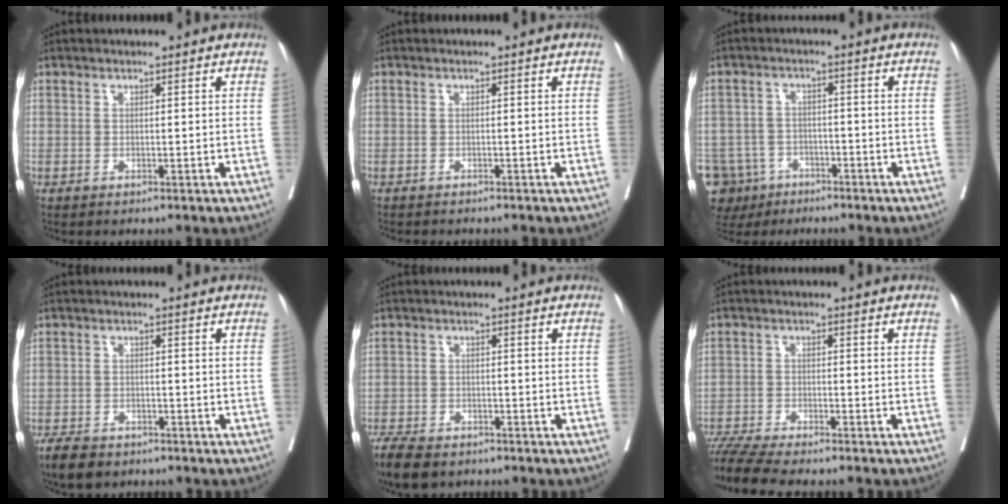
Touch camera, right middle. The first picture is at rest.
{"total": 3.2, "force": [-2.9, 0.7, 1.2], "torque": [-0.019, -0.005, -0.036]}
{"total": 11.1, "force": [-6.5, 8.5, 2.7], "torque": [-0.079, 0.002, -0.099]}
{"total": 4.9, "force": [-3.9, 2.2, 2.1], "torque": [-0.036, -0.004, -0.063]}
{"total": 7.5, "force": [-5.9, 3.1, 3.5], "torque": [-0.059, -0.010, -0.095]}
{"total": 9.4, "force": [-8.4, 0.3, 4.2], "torque": [-0.070, -0.016, -0.141]}